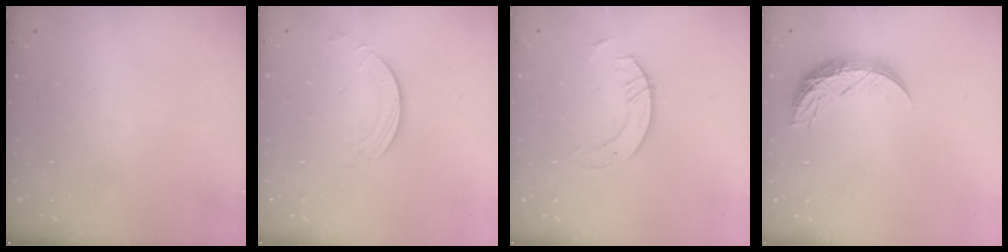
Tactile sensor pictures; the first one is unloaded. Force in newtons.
{"total": 1.7, "press": 1.7, "slide": 0.2}
{"total": 5.3, "press": 5.3, "slide": 0.6}
{"total": 9.3, "press": 9.3, "slide": 0.7}